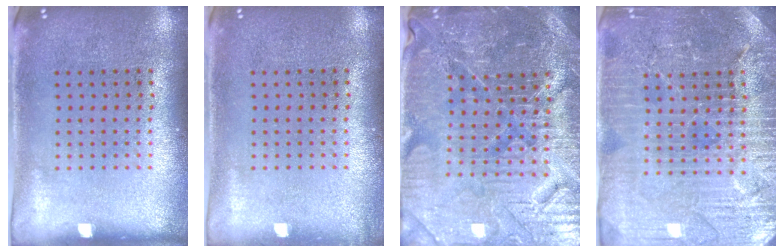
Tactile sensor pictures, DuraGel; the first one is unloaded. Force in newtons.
{"total": 0.5, "press": 0.5, "slide": 0.1}
{"total": 5.3, "press": 5.0, "slide": 1.8}
{"total": 4.5, "press": 4.2, "slide": 1.5}